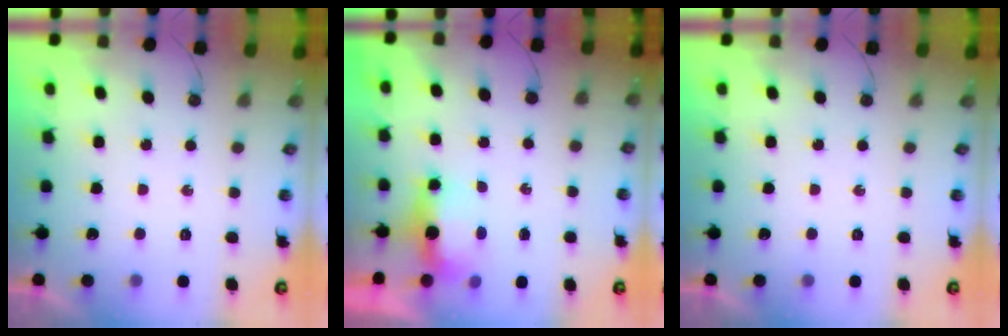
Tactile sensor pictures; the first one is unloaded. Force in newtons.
{"total": 5.4, "press": 5.4, "slide": 0.7}
{"total": 0.0}